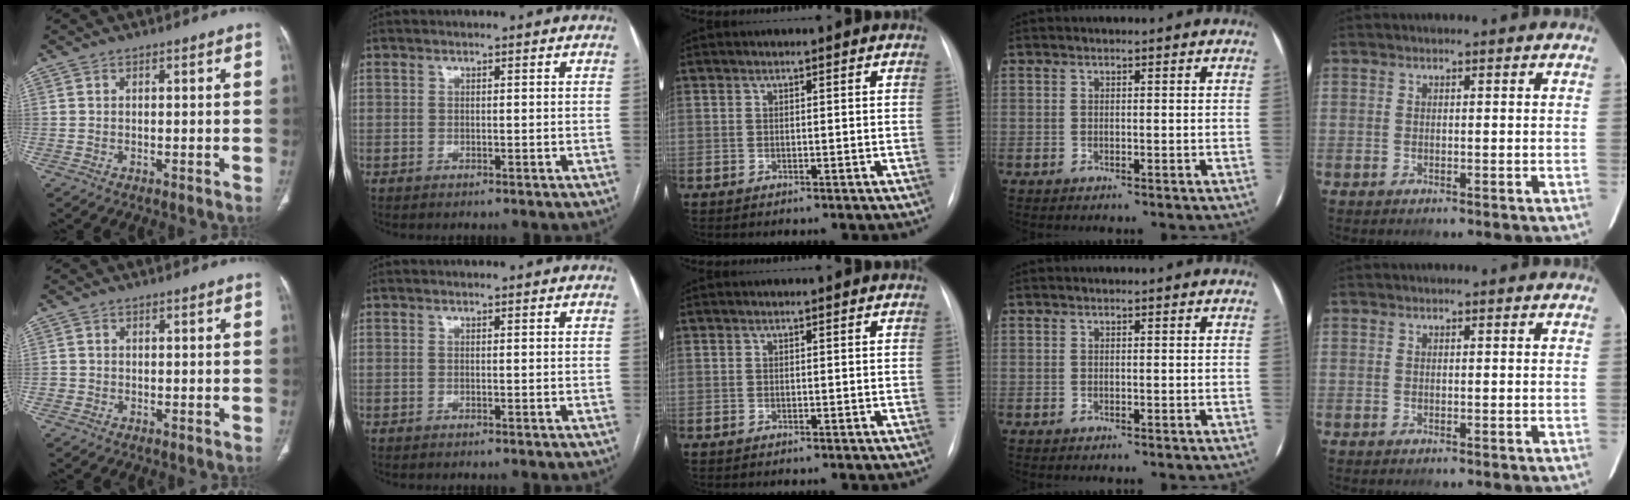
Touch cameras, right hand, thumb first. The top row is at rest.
{"thumb": {"total": 1.0, "force": [-0.3, 0.9, 0.1], "torque": [0.004, 0.006, -0.007]}}